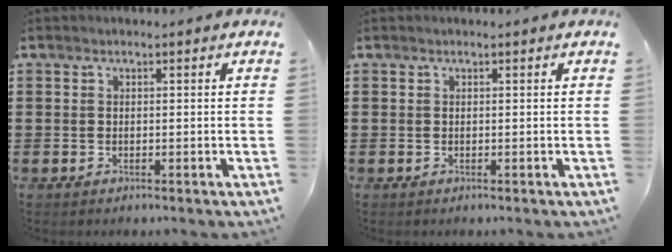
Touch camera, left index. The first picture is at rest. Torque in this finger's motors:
{"motor_torque": [-0.01, 0.01, 0.00, 0.00]}